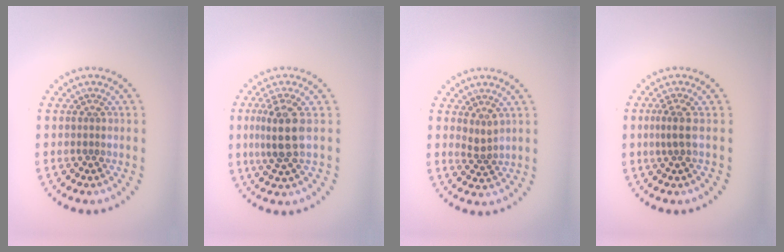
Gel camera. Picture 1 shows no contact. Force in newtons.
{"total": 3.7, "press": 3.3, "slide": 1.7}
{"total": 1.5, "press": 1.1, "slide": 1.1}
{"total": 1.7, "press": 1.2, "slide": 1.1}